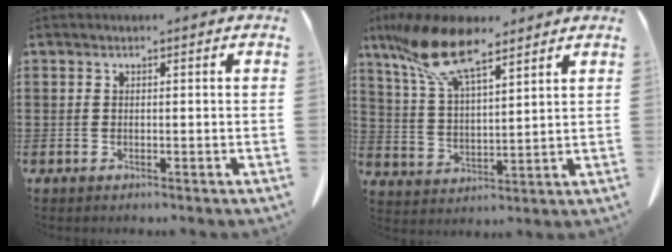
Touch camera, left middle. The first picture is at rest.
{"total": 11.5, "force": [8.3, 3.2, 7.3], "torque": [-0.179, -0.020, 0.148]}